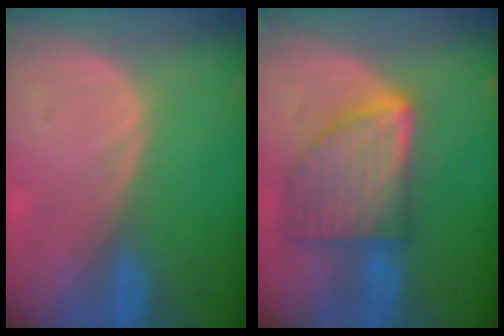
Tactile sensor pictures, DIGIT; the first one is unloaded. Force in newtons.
{"total": 9.0, "press": 9.0, "slide": 0.6}